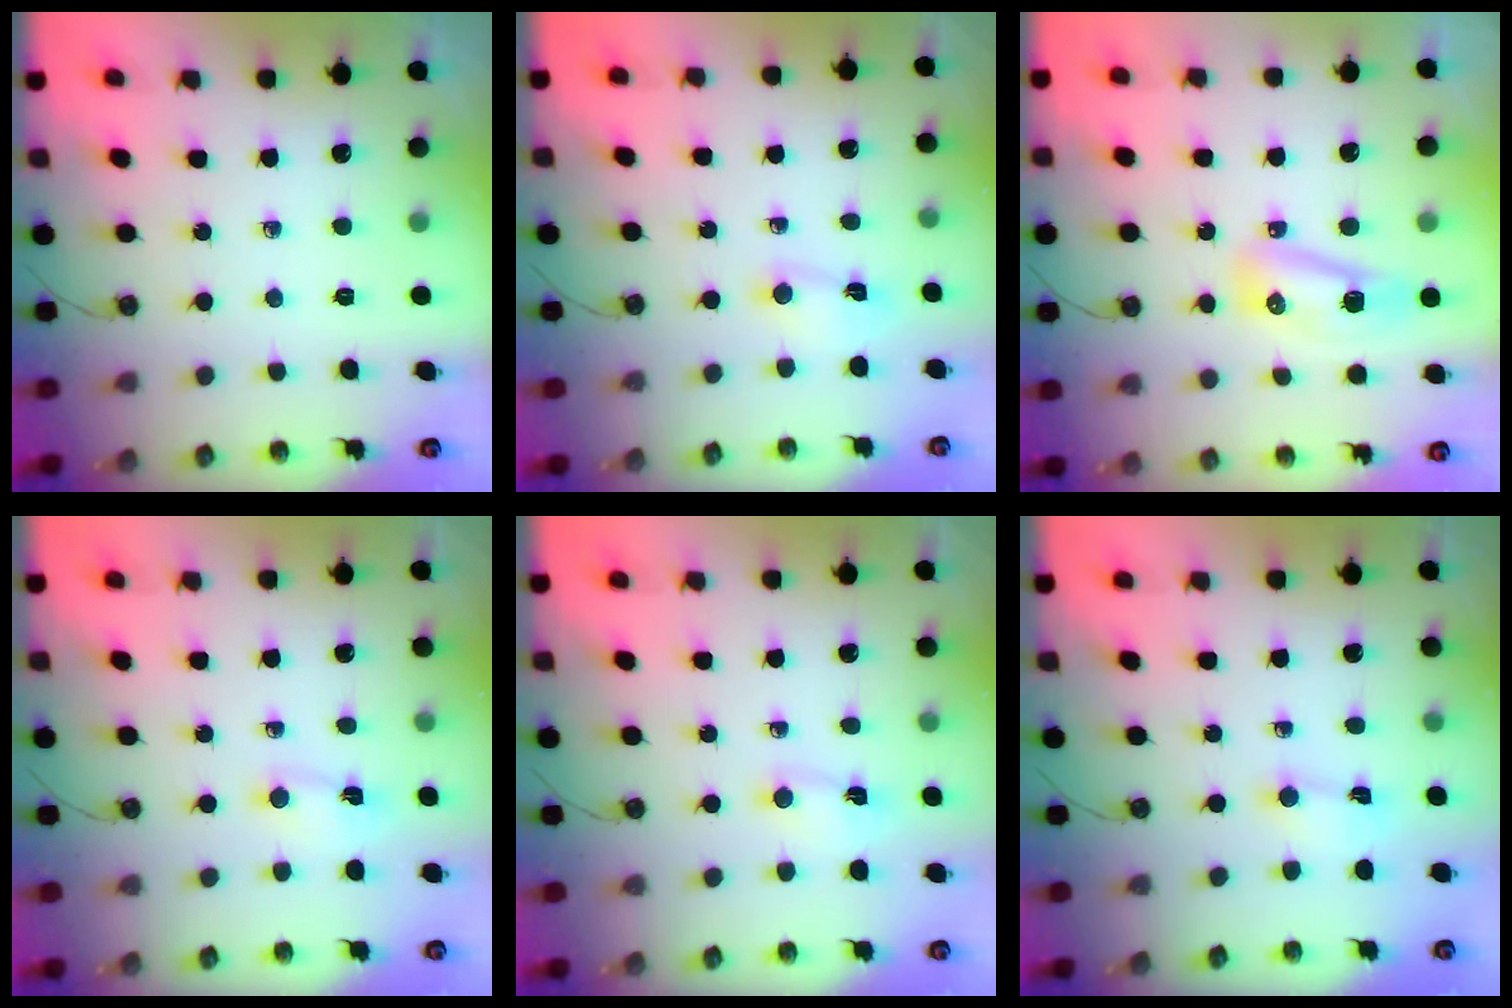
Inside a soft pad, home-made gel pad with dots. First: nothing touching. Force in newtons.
{"total": 2.7, "press": 2.7, "slide": 0.3}
{"total": 8.1, "press": 7.8, "slide": 2.1}
{"total": 1.1, "press": 1.0, "slide": 0.5}
{"total": 1.1, "press": 1.0, "slide": 0.5}
{"total": 0.8, "press": 0.8, "slide": 0.2}